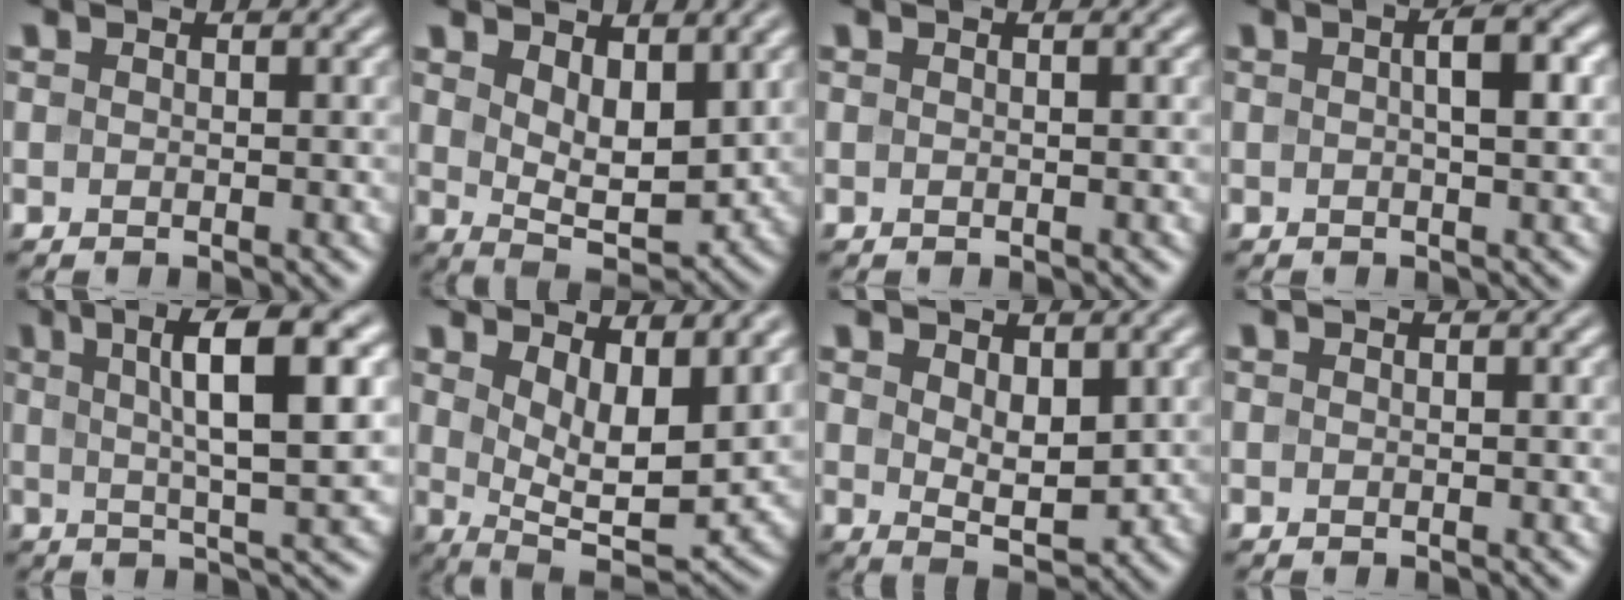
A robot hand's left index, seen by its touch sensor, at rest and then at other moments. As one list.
[{"total": 5.5, "force": [2.0, 2.8, 4.2], "torque": [-0.080, -0.011, 0.042]}, {"total": 0.6, "force": [0.1, 0.1, 0.6], "torque": [-0.007, 0.005, 0.000]}, {"total": 3.1, "force": [0.5, 0.7, 3.0], "torque": [-0.046, 0.010, 0.005]}, {"total": 9.7, "force": [2.7, 2.2, 9.0], "torque": [-0.123, 0.010, 0.042]}, {"total": 8.0, "force": [3.3, 3.3, 6.6], "torque": [-0.108, -0.016, 0.062]}, {"total": 3.5, "force": [1.2, 1.8, 2.7], "torque": [-0.052, -0.007, 0.027]}, {"total": 0.0}]